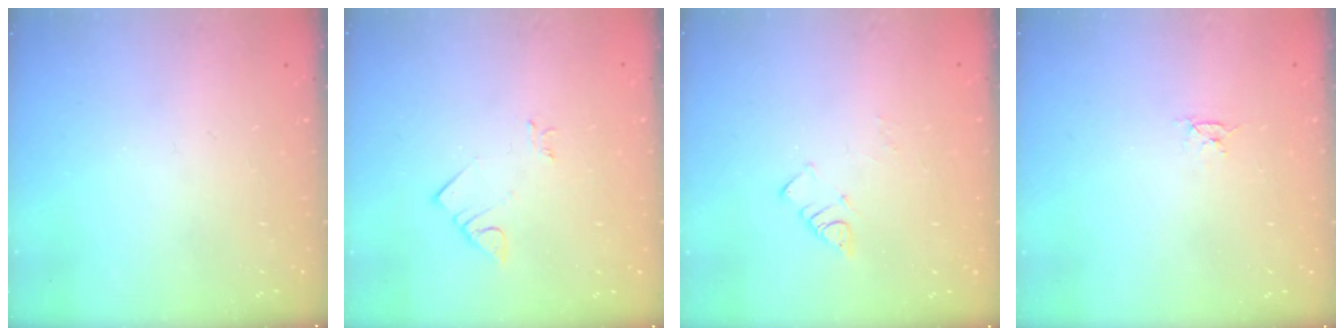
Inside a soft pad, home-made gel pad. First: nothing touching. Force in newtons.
{"total": 2.3, "press": 2.3, "slide": 0.3}
{"total": 3.7, "press": 3.7, "slide": 0.5}
{"total": 2.8, "press": 2.8, "slide": 0.4}